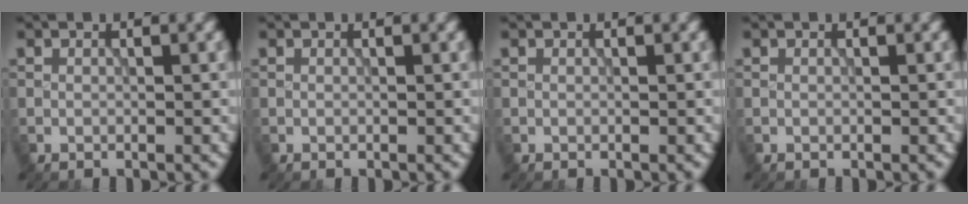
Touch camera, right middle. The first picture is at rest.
{"total": 0.0}
{"total": 0.0}
{"total": 0.0}